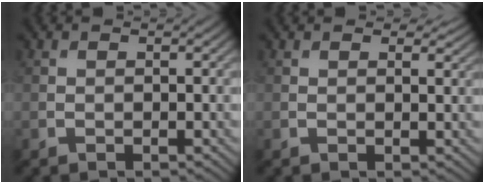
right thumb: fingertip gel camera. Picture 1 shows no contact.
{"total": 2.9, "force": [2.1, 1.2, 1.6], "torque": [-0.032, 0.000, 0.030]}